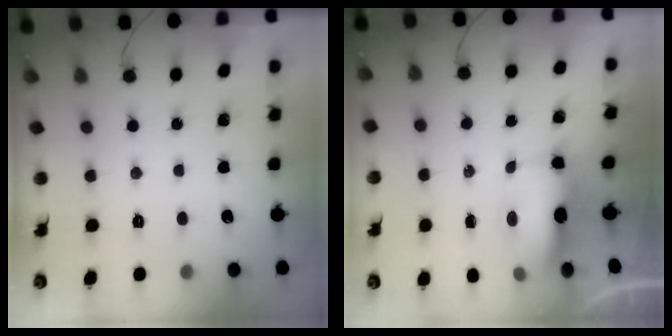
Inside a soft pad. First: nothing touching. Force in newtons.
{"total": 7.4, "press": 7.3, "slide": 1.4}